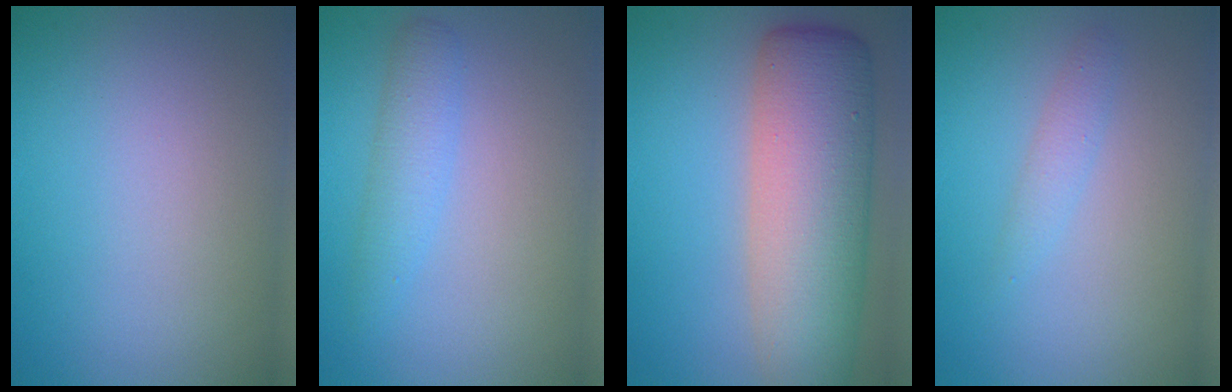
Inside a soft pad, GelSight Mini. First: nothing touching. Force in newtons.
{"total": 2.4, "press": 2.4, "slide": 0.1}
{"total": 10.8, "press": 10.8, "slide": 0.4}
{"total": 1.3, "press": 1.3, "slide": 0.0}